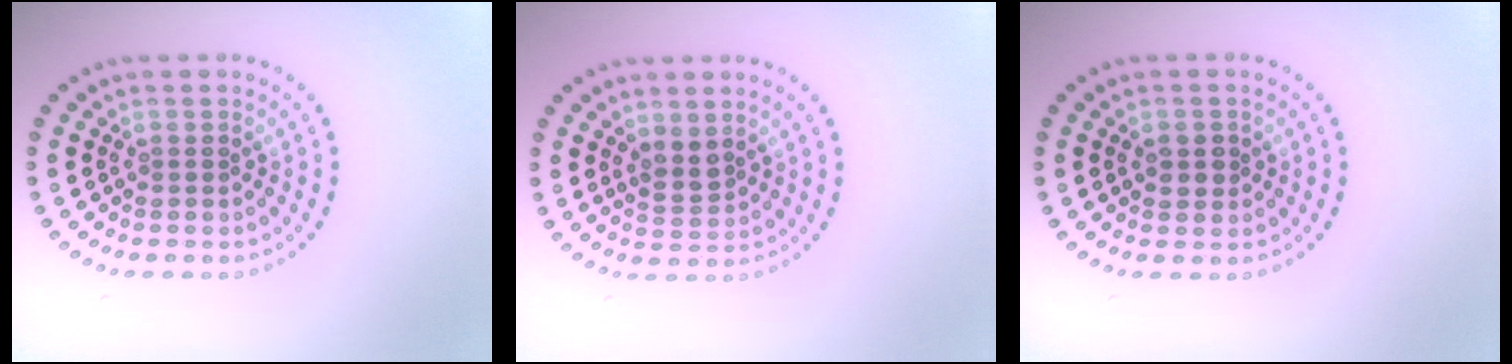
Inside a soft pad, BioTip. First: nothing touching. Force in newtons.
{"total": 1.7, "press": 1.5, "slide": 0.9}
{"total": 1.6, "press": 1.6, "slide": 0.3}